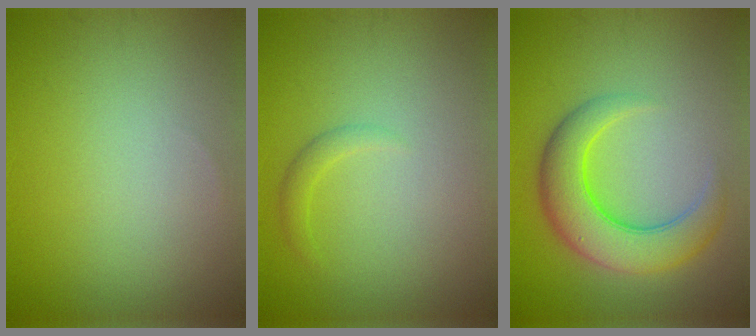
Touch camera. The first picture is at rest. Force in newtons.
{"total": 1.2, "press": 1.1, "slide": 0.1}
{"total": 6.7, "press": 6.7, "slide": 0.0}